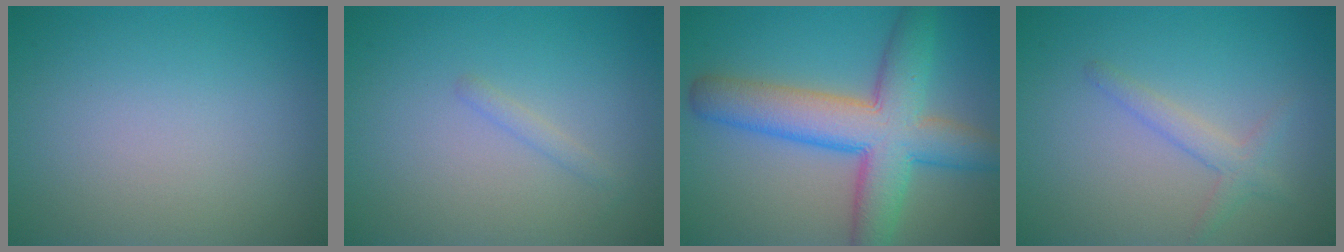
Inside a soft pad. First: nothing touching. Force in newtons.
{"total": 0.9, "press": 0.9, "slide": 0.0}
{"total": 9.1, "press": 9.1, "slide": 0.2}
{"total": 1.9, "press": 1.9, "slide": 0.1}